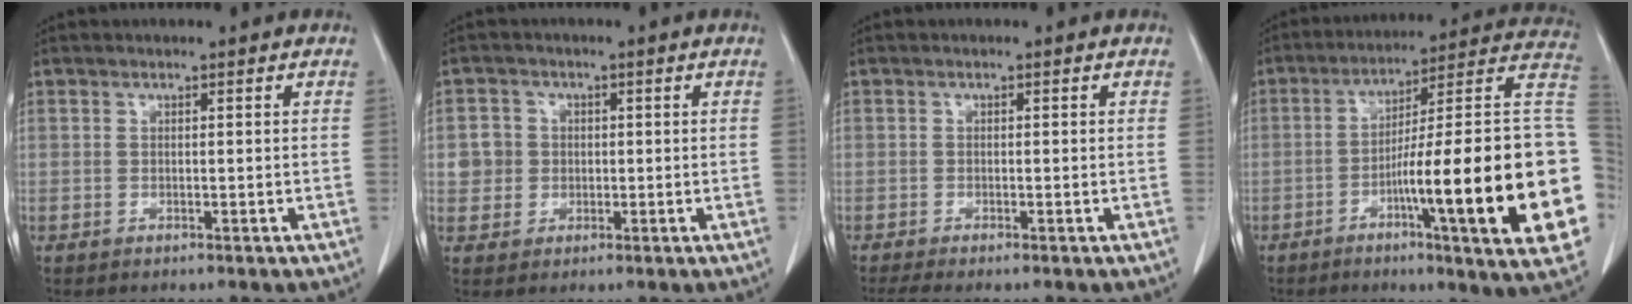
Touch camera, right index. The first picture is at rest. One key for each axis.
{"total": 3.7, "fx": 0.2, "fy": 3.7, "fz": 0.5, "tx": -0.003, "ty": 0.012, "tz": 0.008}
{"total": 2.1, "fx": -1.6, "fy": 0.0, "fz": 1.4, "tx": -0.028, "ty": -0.007, "tz": -0.033}
{"total": 26.6, "fx": -5.3, "fy": 1.5, "fz": 26.0, "tx": -0.264, "ty": 0.010, "tz": -0.081}